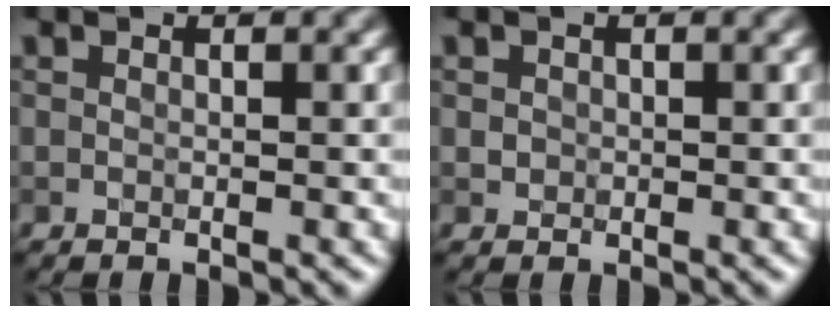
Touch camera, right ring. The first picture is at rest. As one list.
[{"total": 0.7, "force": [0.0, 0.7, 0.1], "torque": [0.002, -0.004, 0.000]}]